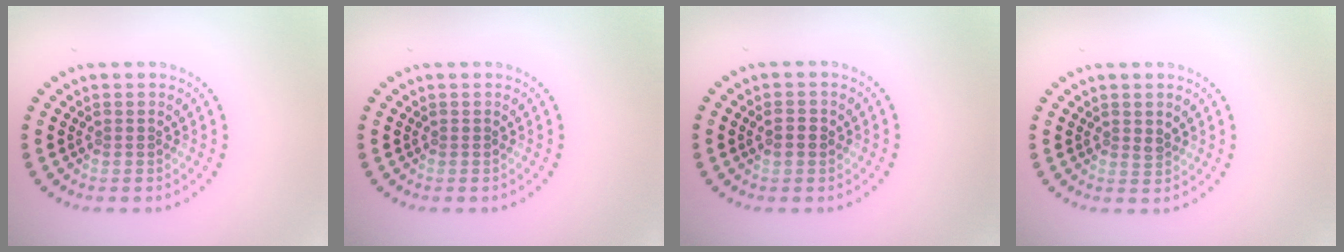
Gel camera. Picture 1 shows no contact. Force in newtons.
{"total": 0.0}
{"total": 1.2, "press": 1.1, "slide": 0.1}
{"total": 0.8, "press": 0.7, "slide": 0.4}